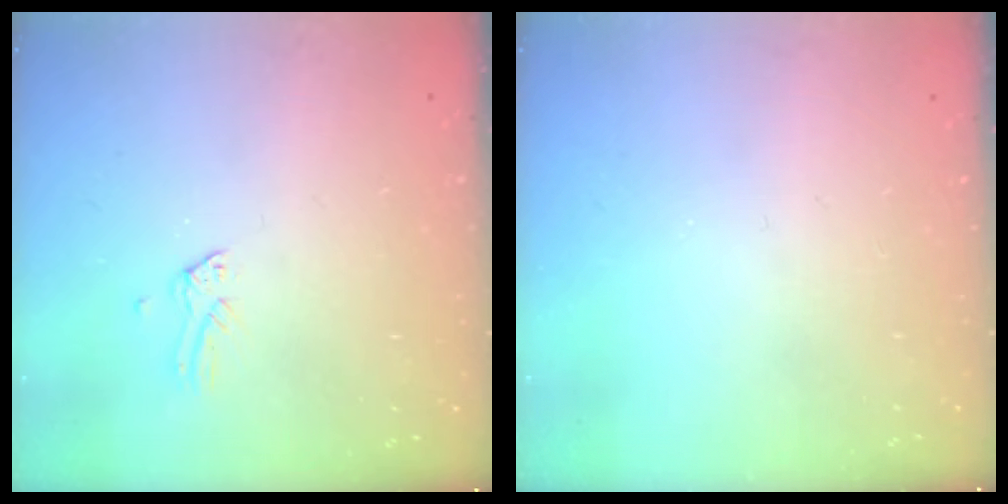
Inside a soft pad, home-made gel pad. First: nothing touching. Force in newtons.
{"total": 0.0}